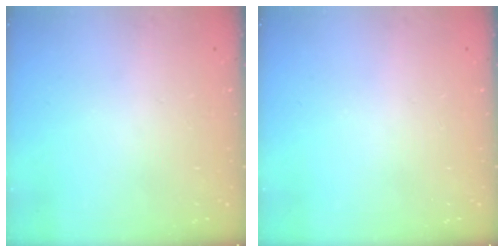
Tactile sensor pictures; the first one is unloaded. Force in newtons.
{"total": 0.0}